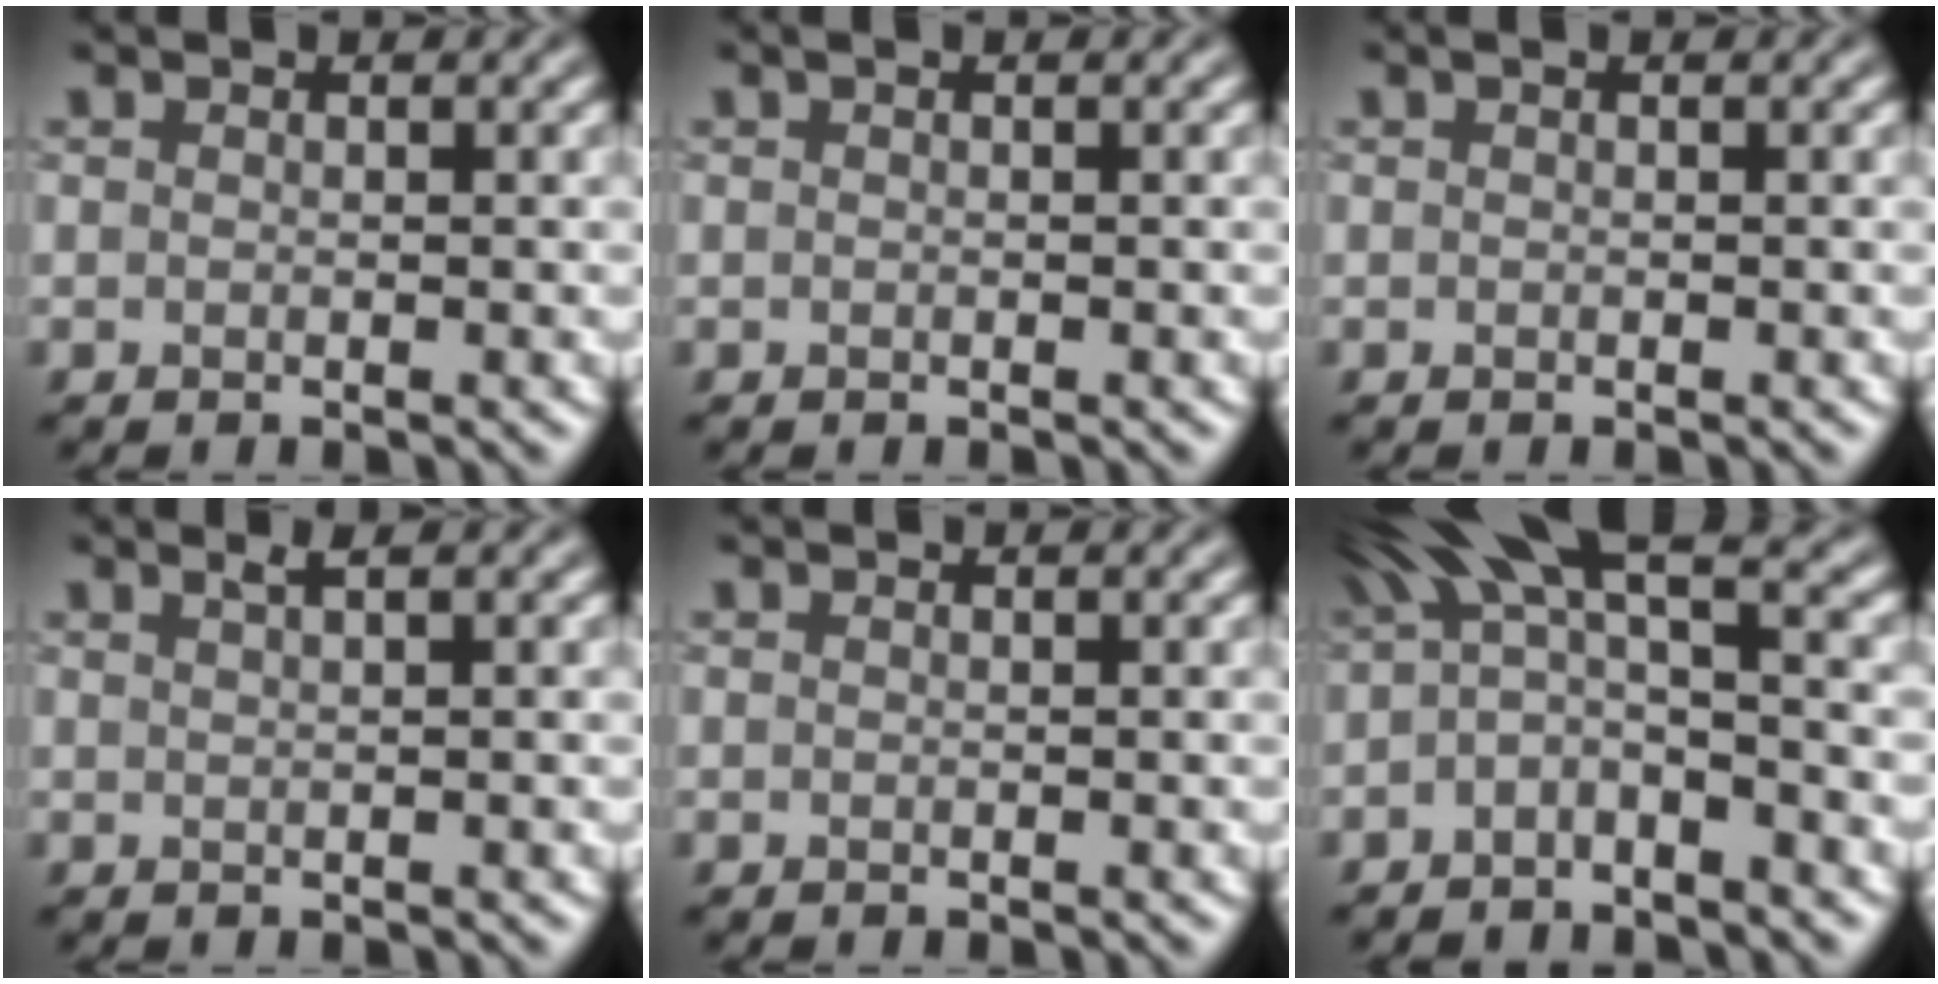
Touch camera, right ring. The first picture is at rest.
{"total": 0.0}
{"total": 0.0}
{"total": 0.7, "force": [0.5, -0.2, 0.4], "torque": [-0.011, 0.004, 0.011]}
{"total": 0.0}
{"total": 6.2, "force": [0.3, 2.1, 5.8], "torque": [-0.103, 0.020, -0.011]}